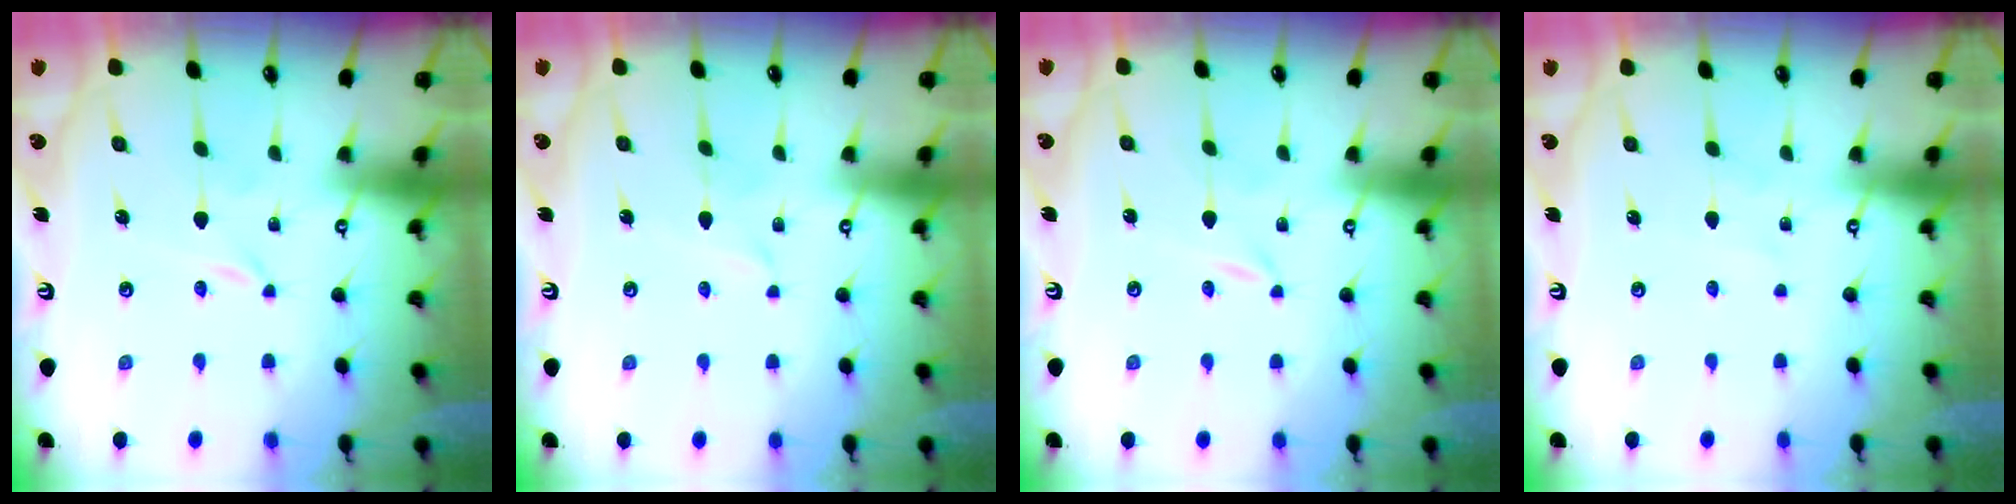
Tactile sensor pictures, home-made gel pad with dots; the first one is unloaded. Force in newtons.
{"total": 1.6, "press": 1.6, "slide": 0.2}
{"total": 0.0}
{"total": 0.7, "press": 0.7, "slide": 0.0}